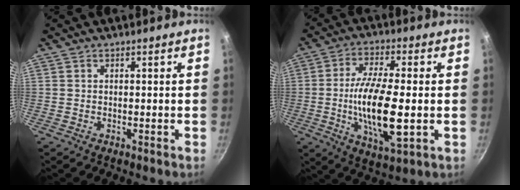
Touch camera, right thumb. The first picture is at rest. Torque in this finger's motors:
{"motor_torque": [-0.85, 1.58, 1.49, 0.26, 0.22]}